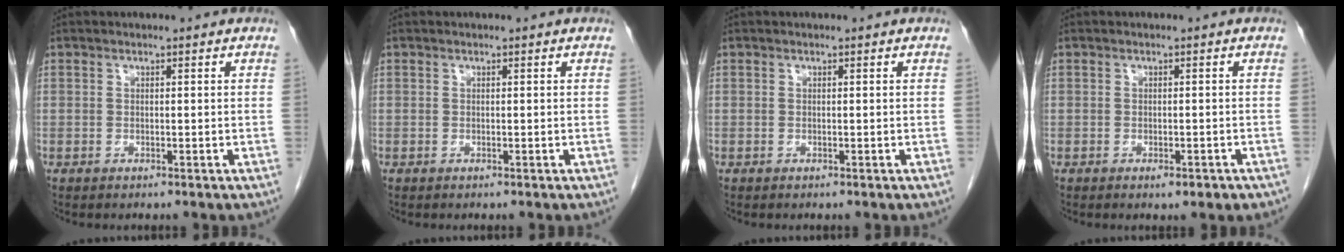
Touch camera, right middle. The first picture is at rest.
{"total": 0.0}
{"total": 0.0}
{"total": 2.0, "force": [-1.2, 0.6, 1.5], "torque": [-0.018, -0.002, -0.013]}